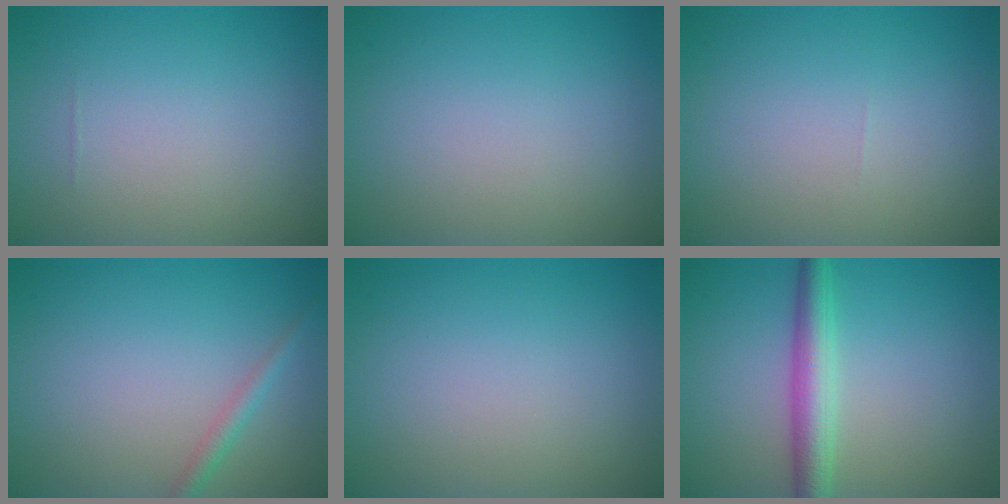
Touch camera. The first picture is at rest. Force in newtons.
{"total": 0.0}
{"total": 0.0}
{"total": 1.5, "press": 1.5, "slide": 0.0}
{"total": 0.0}
{"total": 3.9, "press": 3.9, "slide": 0.1}